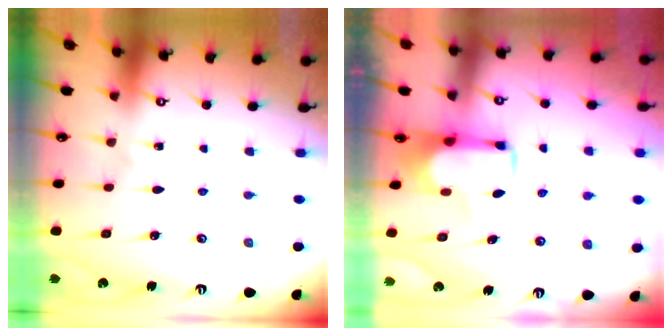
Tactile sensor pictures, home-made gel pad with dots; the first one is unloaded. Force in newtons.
{"total": 1.8, "press": 1.8, "slide": 0.5}